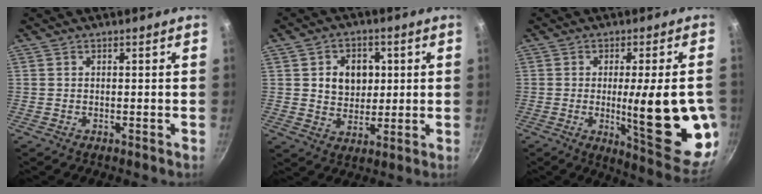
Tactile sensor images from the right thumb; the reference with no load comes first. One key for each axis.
{"total": 8.5, "fx": 1.6, "fy": 6.8, "fz": 4.8, "tx": -0.047, "ty": -0.006, "tz": 0.027}
{"total": 20.4, "fx": -2.5, "fy": 4.7, "fz": 19.7, "tx": -0.249, "ty": -0.021, "tz": -0.025}